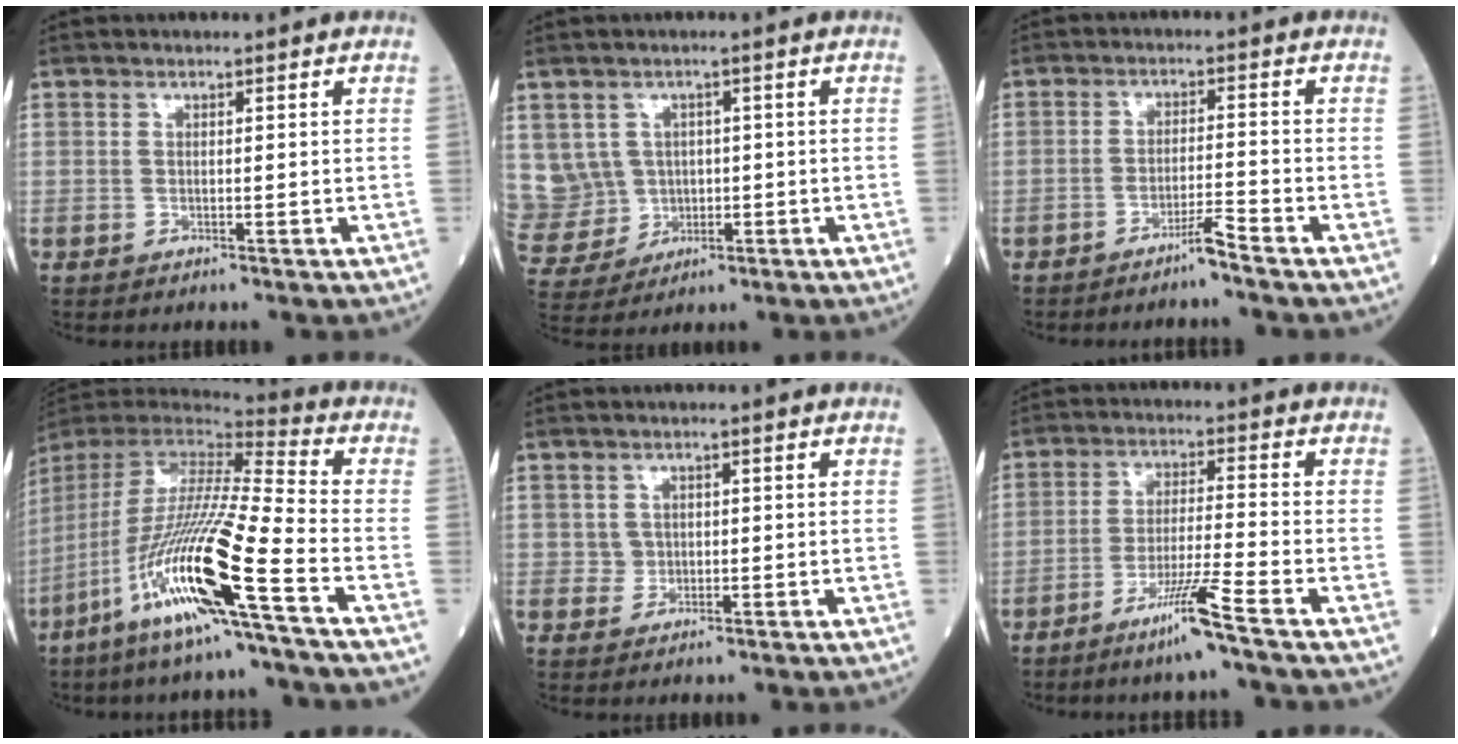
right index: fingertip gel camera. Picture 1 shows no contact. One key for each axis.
{"total": 9.9, "fx": 1.2, "fy": 9.6, "fz": 1.8, "tx": -0.069, "ty": 0.040, "tz": 0.045}
{"total": 3.2, "fx": -2.6, "fy": -0.6, "fz": 1.8, "tx": -0.031, "ty": -0.005, "tz": -0.050}
{"total": 21.1, "fx": -10.1, "fy": -0.1, "fz": 18.6, "tx": -0.402, "ty": -0.055, "tz": -0.205}
{"total": 1.6, "fx": 0.1, "fy": 1.6, "fz": 0.2, "tx": 0.000, "ty": 0.003, "tz": 0.003}
{"total": 7.5, "fx": -5.0, "fy": -1.3, "fz": 5.5, "tx": -0.099, "ty": -0.019, "tz": -0.101}